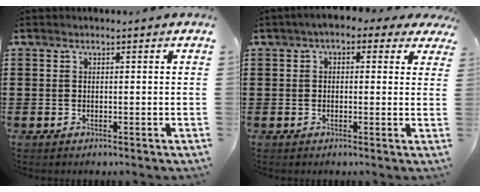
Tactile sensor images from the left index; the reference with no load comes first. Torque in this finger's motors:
{"motor_torque": [2.14, 0.00, 1.05, 0.10]}